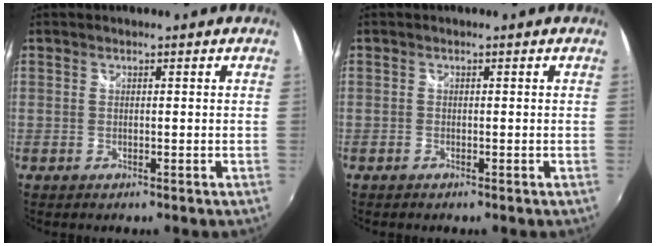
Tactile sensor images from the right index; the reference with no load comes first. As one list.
[{"total": 0.6, "force": [-0.5, 0.3, 0.1], "torque": [-0.004, -0.002, -0.012]}]